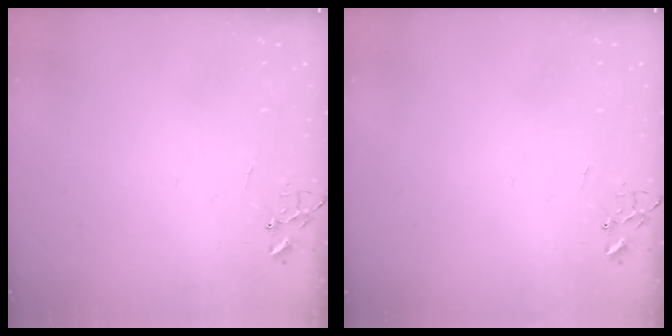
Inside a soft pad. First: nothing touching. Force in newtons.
{"total": 0.0}